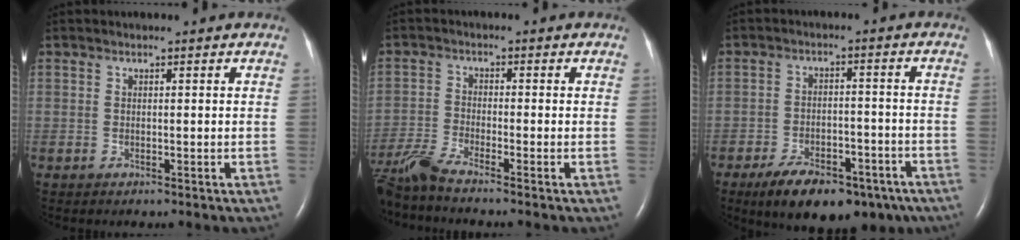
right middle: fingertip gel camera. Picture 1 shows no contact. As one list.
[{"total": 6.4, "force": [-5.7, -1.0, 2.7], "torque": [-0.061, -0.021, -0.111]}, {"total": 13.9, "force": [-9.6, 6.1, 8.0], "torque": [-0.114, 0.001, -0.142]}]